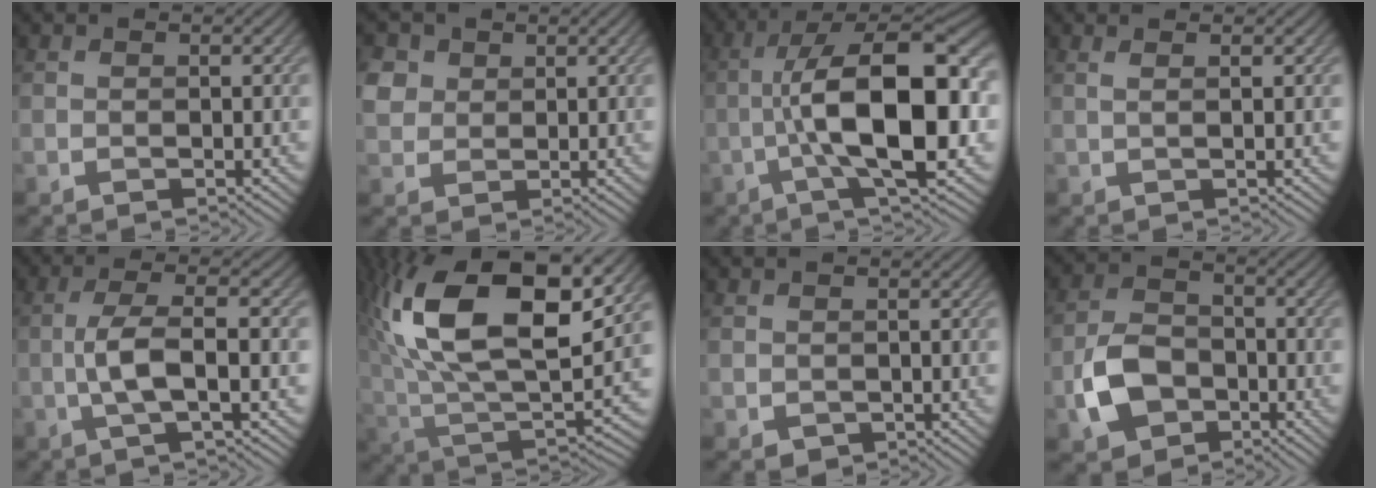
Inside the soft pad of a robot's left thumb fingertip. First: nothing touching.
{"total": 3.7, "force": [1.5, 3.1, 1.3], "torque": [-0.042, 0.004, 0.028]}
{"total": 15.1, "force": [-1.5, 5.0, 14.2], "torque": [-0.232, 0.018, -0.030]}
{"total": 1.6, "force": [0.8, 0.4, 1.4], "torque": [-0.018, 0.002, 0.002]}
{"total": 5.7, "force": [-1.1, 1.3, 5.4], "torque": [-0.114, 0.009, -0.026]}
{"total": 17.6, "force": [6.6, 8.3, 14.1], "torque": [-0.298, 0.011, 0.114]}
{"total": 1.3, "force": [-0.1, 1.3, 0.3], "torque": [-0.012, -0.010, -0.001]}
{"total": 7.2, "force": [-2.9, 5.1, 4.2], "torque": [-0.096, -0.003, -0.065]}